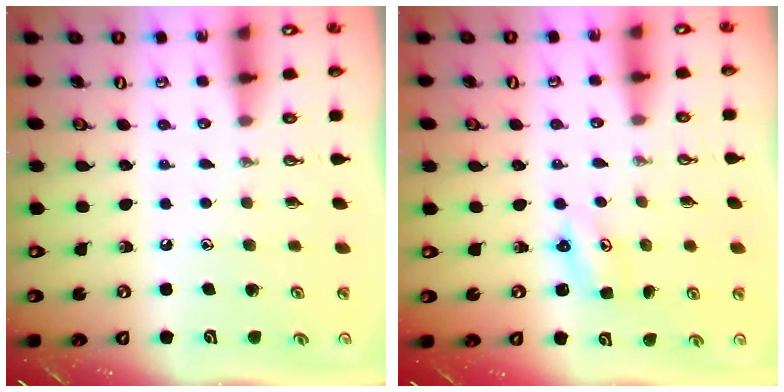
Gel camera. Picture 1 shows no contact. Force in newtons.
{"total": 2.8, "press": 2.8, "slide": 0.3}